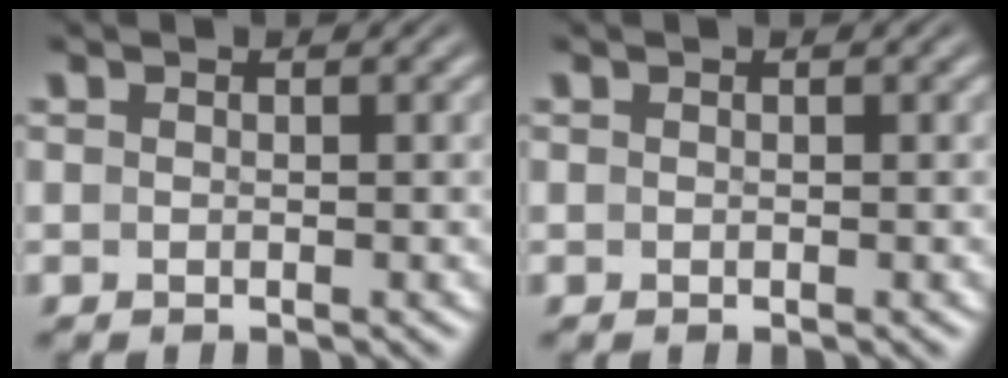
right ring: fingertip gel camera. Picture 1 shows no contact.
{"total": 1.2, "force": [-0.3, -1.1, -0.4], "torque": [0.015, -0.010, 0.005]}